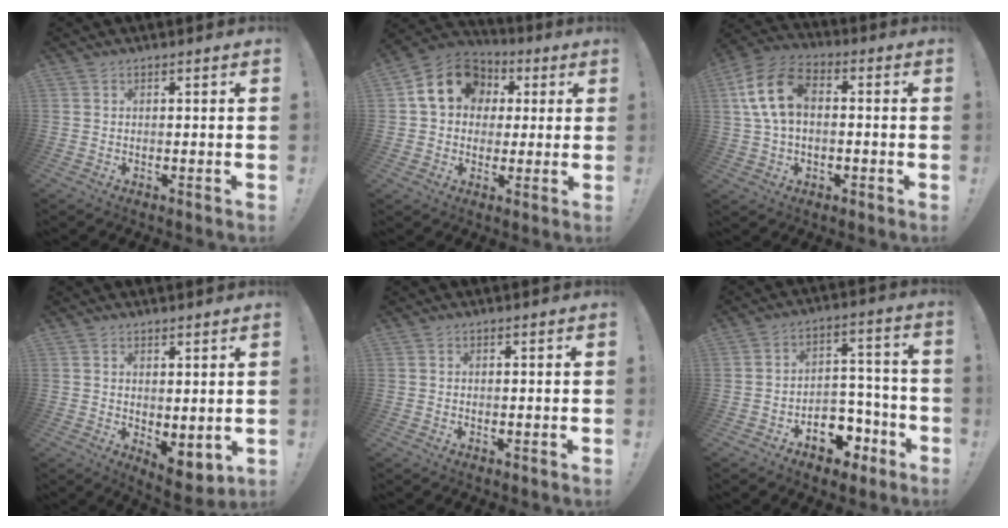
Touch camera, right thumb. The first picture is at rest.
{"total": 14.8, "force": [4.3, 12.0, 7.4], "torque": [-0.099, -0.005, 0.085]}
{"total": 15.4, "force": [2.4, 10.6, 10.9], "torque": [-0.195, 0.014, 0.051]}
{"total": 4.6, "force": [1.3, 2.7, 3.5], "torque": [-0.030, -0.031, 0.032]}
{"total": 0.0}
{"total": 10.1, "force": [-5.6, 7.5, 3.9], "torque": [-0.028, 0.057, -0.086]}